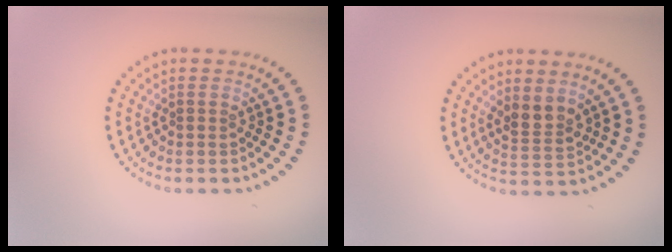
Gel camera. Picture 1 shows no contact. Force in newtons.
{"total": 2.5, "press": 2.3, "slide": 1.1}